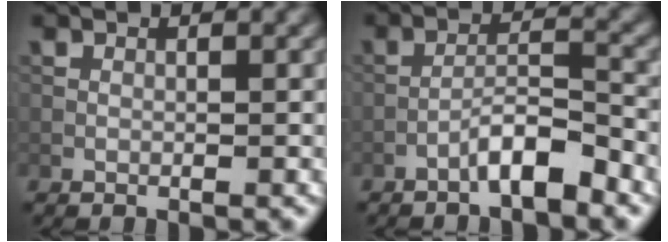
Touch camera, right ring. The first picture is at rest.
{"total": 3.9, "force": [-2.7, 0.7, 2.7], "torque": [-0.048, 0.016, -0.054]}